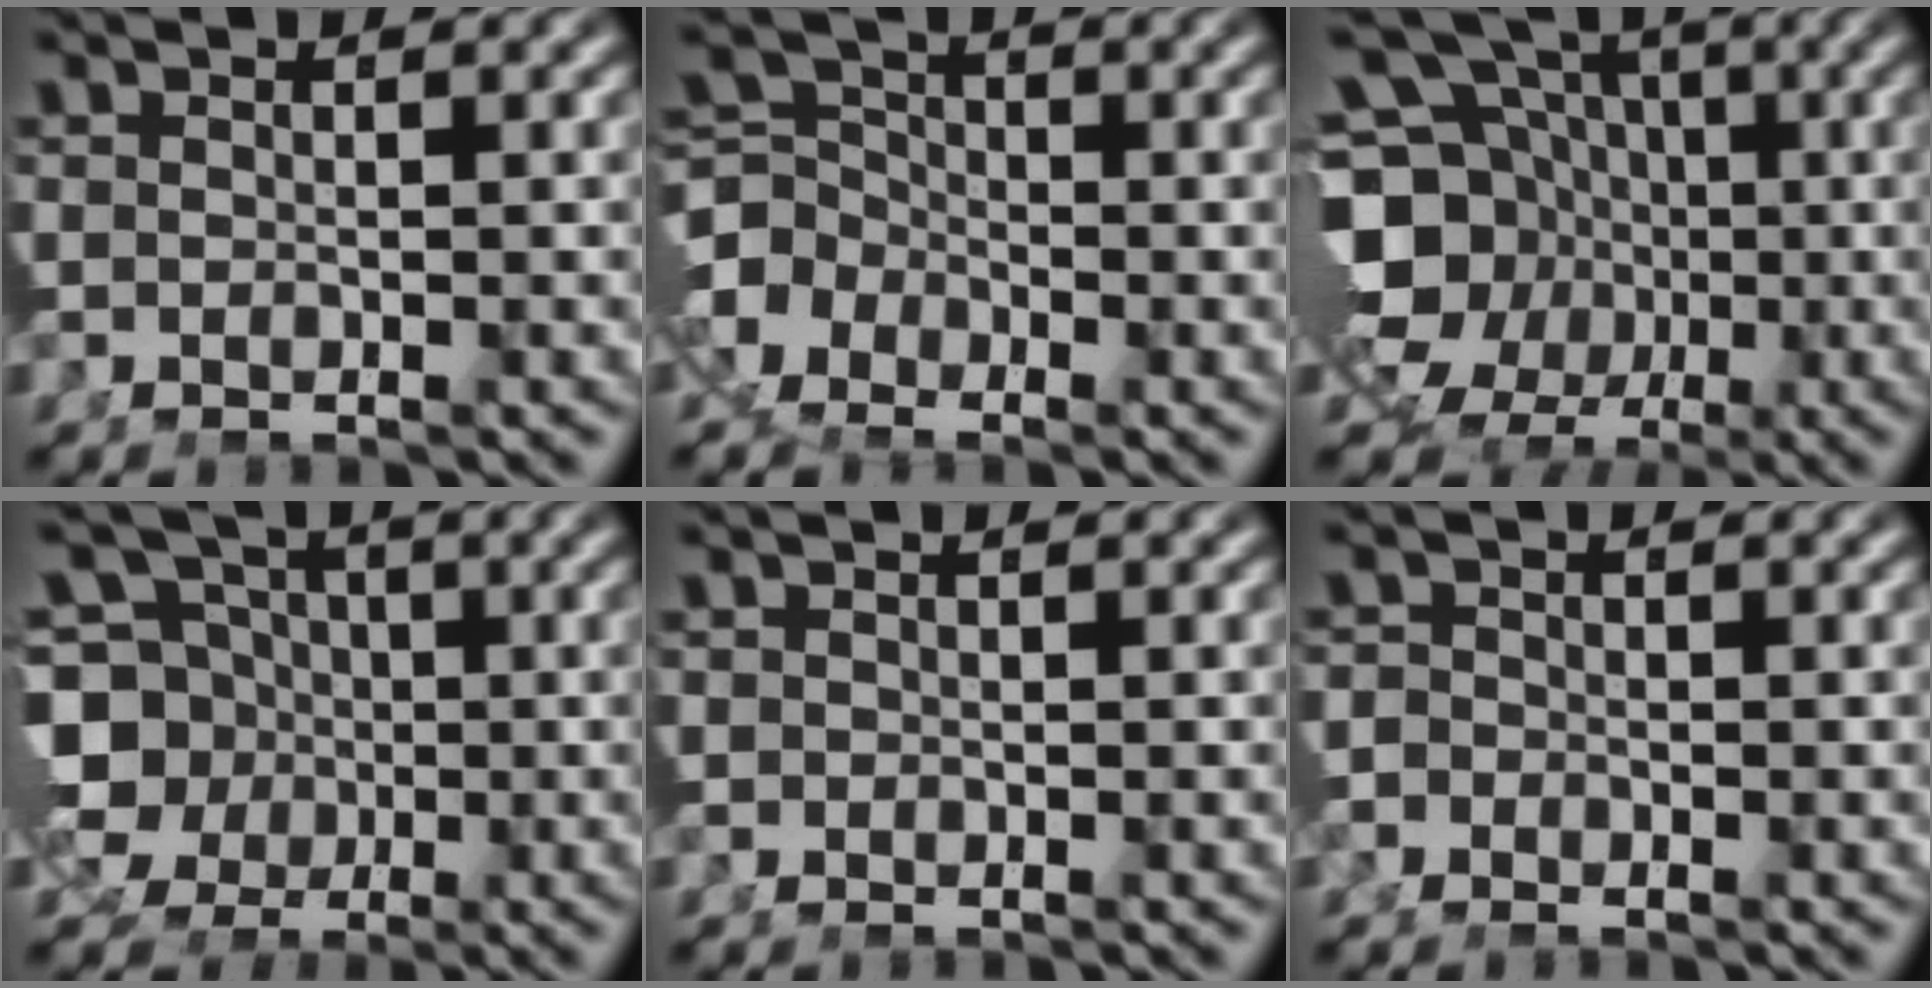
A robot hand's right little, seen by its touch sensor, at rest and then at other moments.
{"total": 7.2, "force": [-1.2, 6.5, 2.8], "torque": [-0.069, -0.007, -0.028]}
{"total": 17.0, "force": [0.3, 14.6, 8.6], "torque": [-0.171, -0.033, -0.004]}
{"total": 13.6, "force": [-0.4, 12.6, 5.2], "torque": [-0.125, -0.039, -0.011]}
{"total": 0.8, "force": [0.0, 0.8, 0.0], "torque": [0.002, 0.001, -0.003]}
{"total": 2.5, "force": [-0.9, 2.3, 0.3], "torque": [-0.008, 0.002, -0.026]}